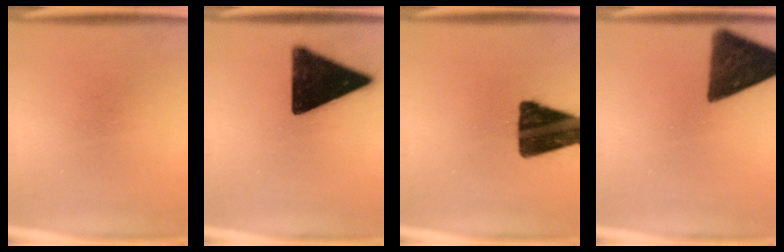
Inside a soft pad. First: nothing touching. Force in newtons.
{"total": 17.4}
{"total": 16.7}
{"total": 13.6}